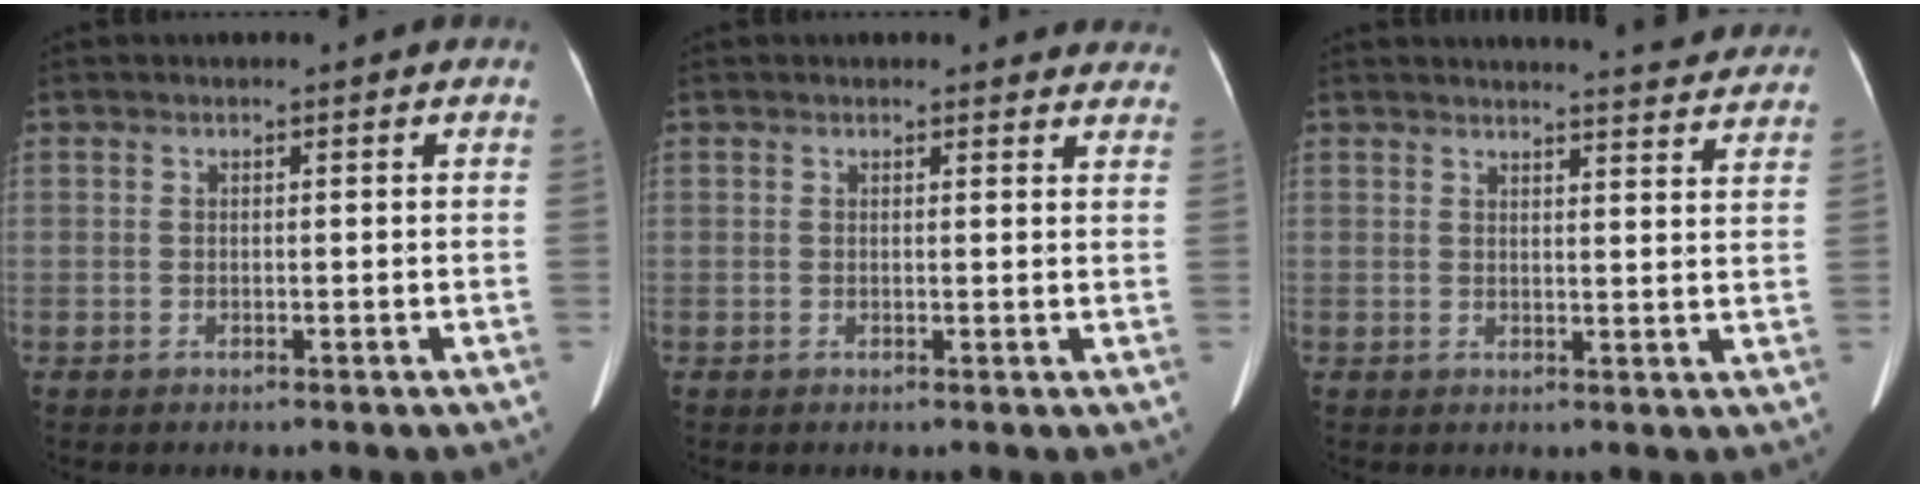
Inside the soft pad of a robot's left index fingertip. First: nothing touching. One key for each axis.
{"total": 5.4, "fx": 5.1, "fy": 1.7, "fz": 0.6, "tx": 0.017, "ty": -0.010, "tz": 0.031}
{"total": 10.6, "fx": 10.4, "fy": 0.3, "fz": 2.3, "tx": -0.026, "ty": -0.023, "tz": 0.106}